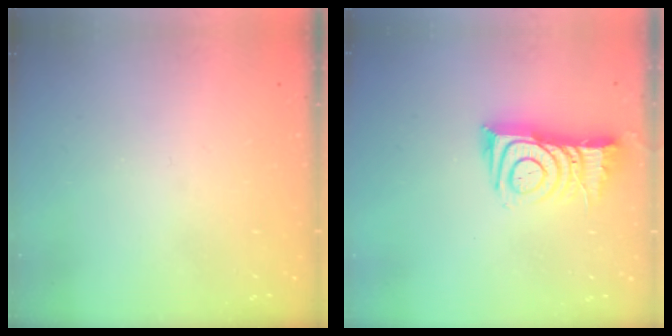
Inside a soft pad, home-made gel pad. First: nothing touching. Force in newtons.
{"total": 11.8, "press": 11.8, "slide": 1.1}